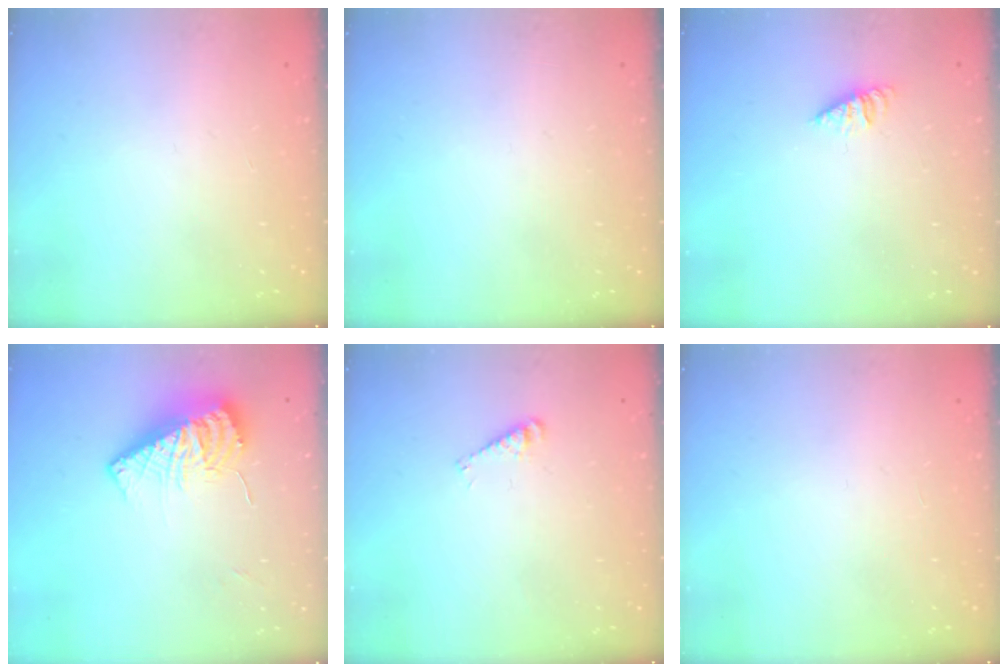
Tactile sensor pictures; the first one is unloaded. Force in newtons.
{"total": 0.0}
{"total": 1.3, "press": 1.3, "slide": 0.2}
{"total": 14.6, "press": 14.5, "slide": 1.3}
{"total": 4.1, "press": 4.0, "slide": 0.6}
{"total": 0.0}